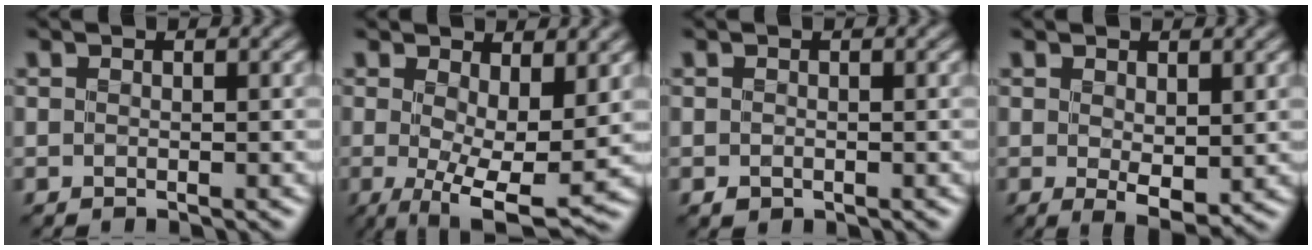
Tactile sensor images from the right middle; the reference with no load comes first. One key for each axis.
{"total": 7.6, "fx": 0.2, "fy": 2.6, "fz": 7.1, "tx": -0.117, "ty": -0.018, "tz": 0.004}
{"total": 0.6, "fx": -0.2, "fy": 0.5, "fz": 0.3, "tx": -0.006, "ty": -0.002, "tz": -0.003}
{"total": 2.5, "fx": 0.7, "fy": 1.0, "fz": 2.2, "tx": -0.041, "ty": -0.008, "tz": 0.018}